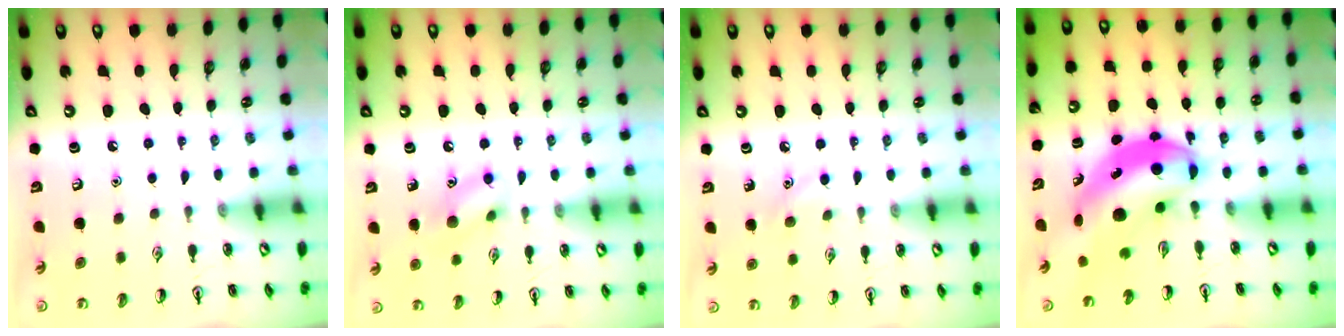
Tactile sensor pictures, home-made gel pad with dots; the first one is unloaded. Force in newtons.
{"total": 10.0, "press": 10.0, "slide": 0.8}
{"total": 6.1, "press": 5.9, "slide": 1.9}
{"total": 8.2, "press": 7.9, "slide": 2.3}